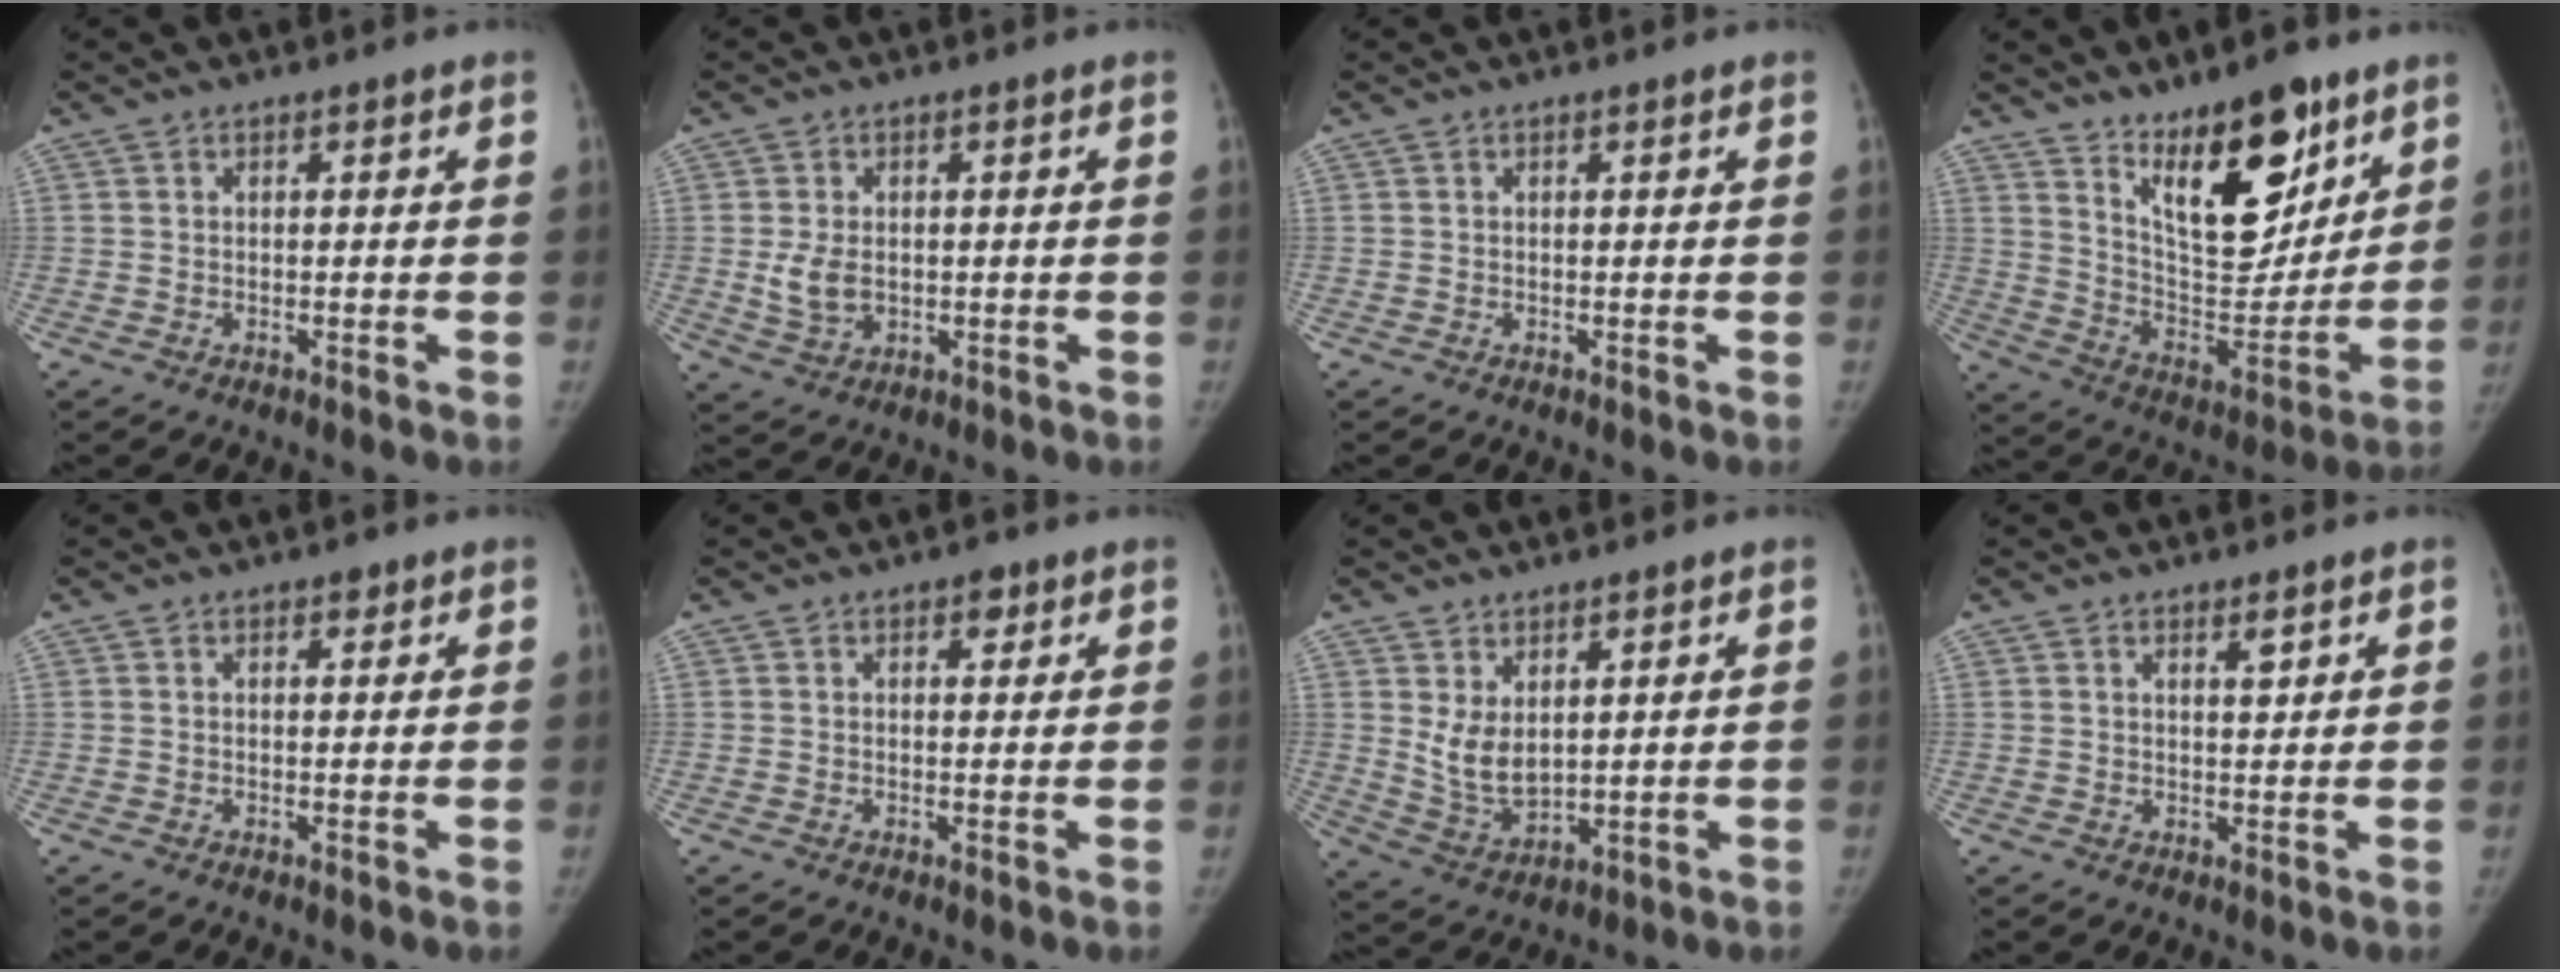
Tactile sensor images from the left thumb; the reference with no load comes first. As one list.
[{"total": 5.3, "force": [-0.1, 3.7, 3.7], "torque": [-0.064, -0.005, 0.006]}, {"total": 0.0}, {"total": 20.6, "force": [12.6, 8.7, 13.9], "torque": [-0.157, -0.092, 0.217]}, {"total": 1.1, "force": [0.7, 0.6, 0.6], "torque": [-0.003, -0.002, 0.007]}, {"total": 2.0, "force": [1.1, 1.2, 1.2], "torque": [-0.005, -0.003, 0.013]}, {"total": 7.1, "force": [2.5, 4.1, 5.3], "torque": [-0.084, -0.027, 0.065]}, {"total": 2.1, "force": [1.3, 0.7, 1.5], "torque": [-0.018, -0.010, 0.022]}]